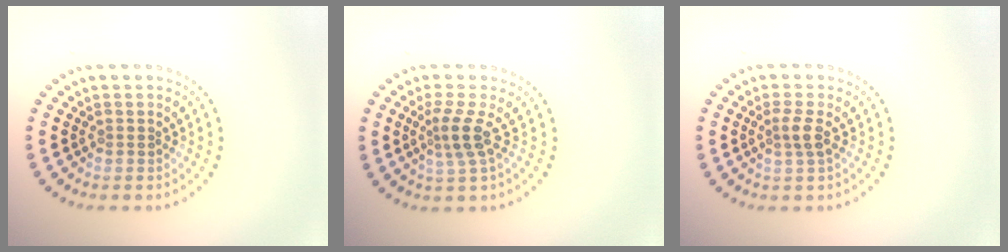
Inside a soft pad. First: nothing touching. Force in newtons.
{"total": 2.6, "press": 1.8, "slide": 1.8}
{"total": 1.6, "press": 1.4, "slide": 0.8}